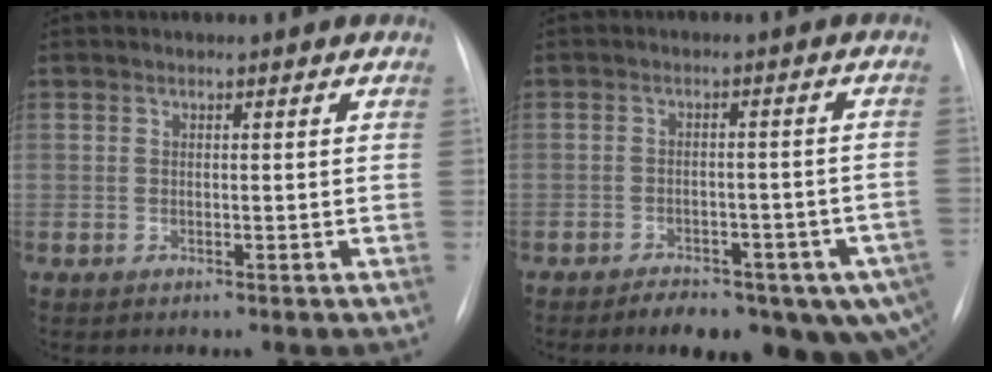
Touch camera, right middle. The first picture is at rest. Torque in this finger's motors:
{"motor_torque": [1.06, -1.08, 0.28, 0.11]}